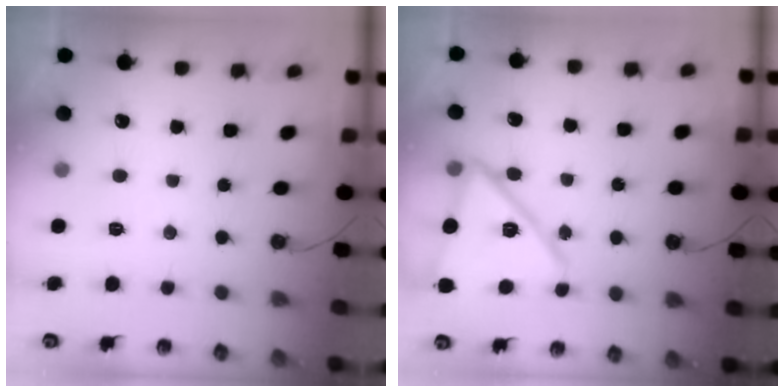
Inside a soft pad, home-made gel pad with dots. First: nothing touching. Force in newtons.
{"total": 15.3, "press": 15.2, "slide": 1.4}